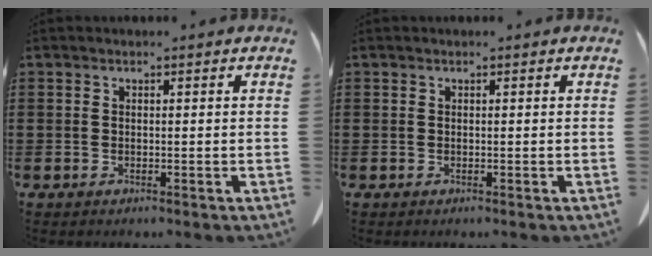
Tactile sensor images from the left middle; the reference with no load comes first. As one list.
[{"total": 0.0}]